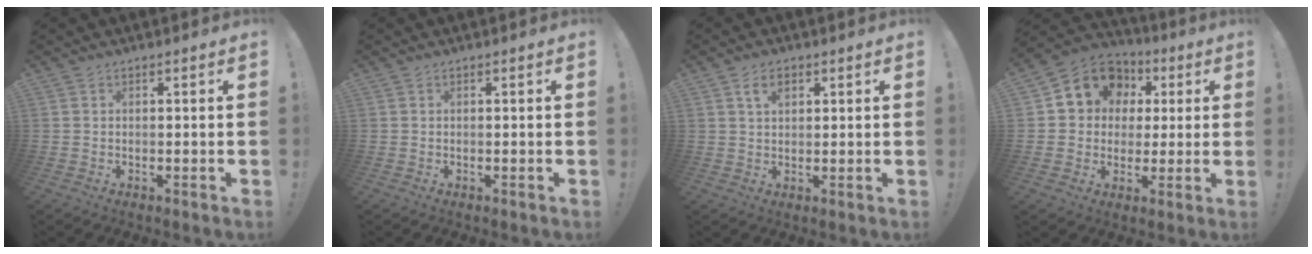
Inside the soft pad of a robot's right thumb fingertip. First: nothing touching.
{"total": 0.0}
{"total": 4.1, "force": [1.9, 2.5, 2.7], "torque": [-0.049, 0.004, 0.033]}
{"total": 12.8, "force": [3.9, 11.0, 5.3], "torque": [-0.077, -0.013, 0.080]}